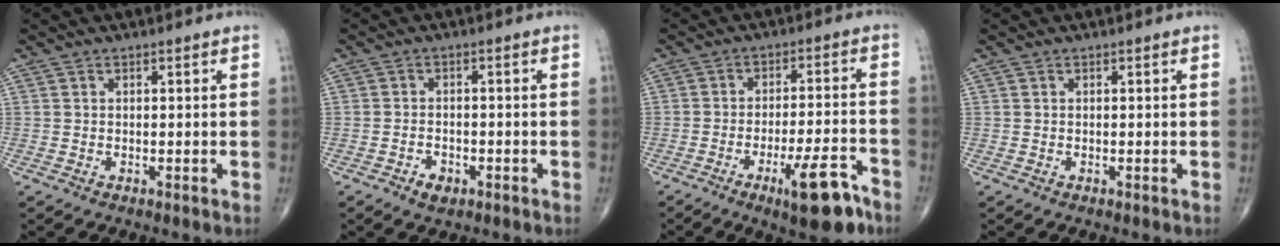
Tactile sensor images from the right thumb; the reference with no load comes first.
{"total": 3.0, "force": [-1.6, 1.9, 1.6], "torque": [-0.021, 0.006, -0.024]}
{"total": 11.2, "force": [-6.5, 2.9, 8.6], "torque": [-0.123, 0.035, -0.093]}
{"total": 0.0}